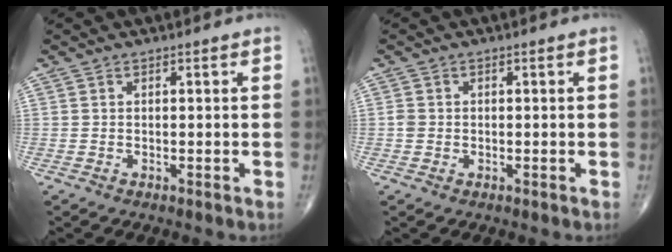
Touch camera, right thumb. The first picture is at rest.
{"total": 1.2, "force": [-0.1, 1.1, 0.5], "torque": [-0.006, 0.001, -0.003]}